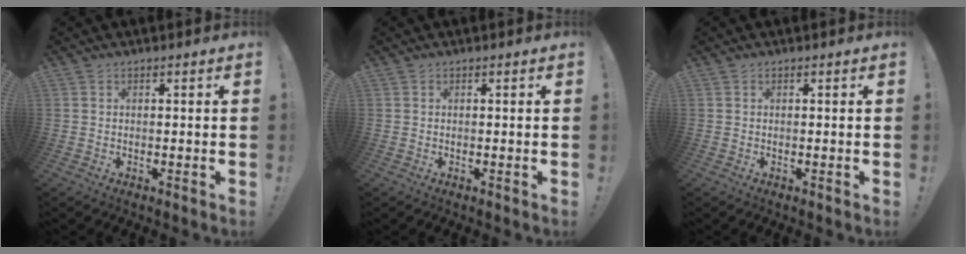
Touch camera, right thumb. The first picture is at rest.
{"total": 0.0}
{"total": 0.0}